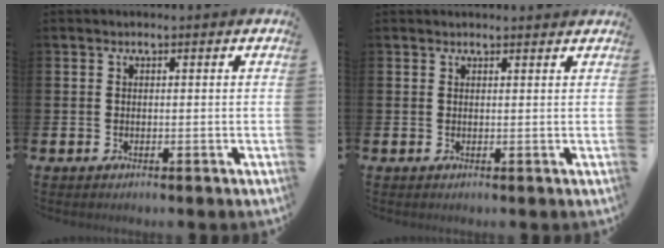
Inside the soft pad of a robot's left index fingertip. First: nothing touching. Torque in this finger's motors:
{"motor_torque": [1.00, -1.14, 0.06, 0.02]}